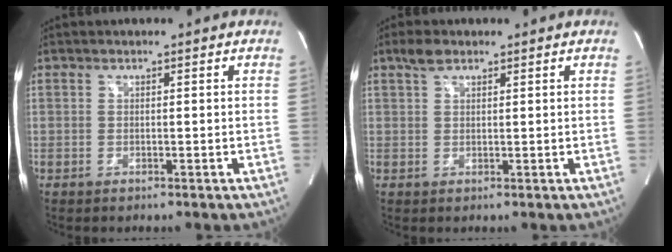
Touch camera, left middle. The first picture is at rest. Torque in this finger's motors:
{"motor_torque": [0.32, 0.15, -0.15, 0.00]}